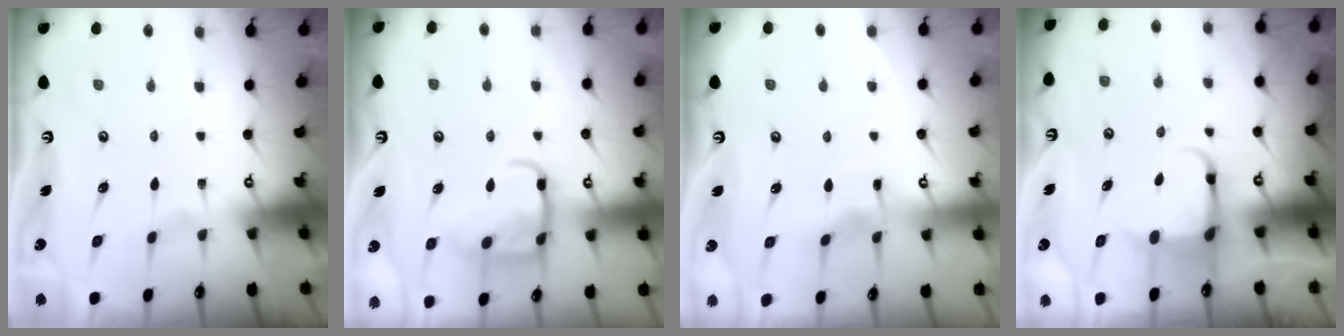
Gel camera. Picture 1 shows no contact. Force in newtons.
{"total": 12.7, "press": 12.7, "slide": 1.1}
{"total": 2.9, "press": 2.9, "slide": 0.2}
{"total": 3.9, "press": 3.8, "slide": 0.9}